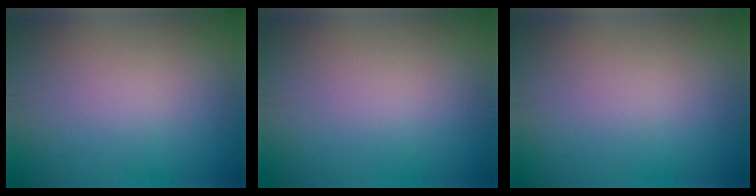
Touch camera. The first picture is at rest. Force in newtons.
{"total": 0.0}
{"total": 0.0}